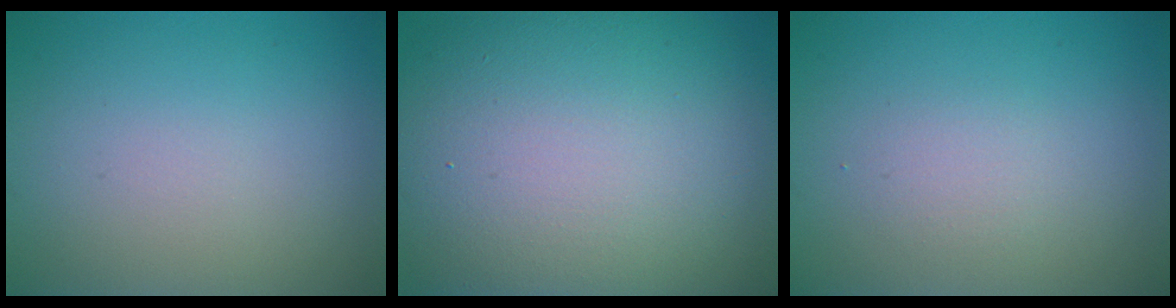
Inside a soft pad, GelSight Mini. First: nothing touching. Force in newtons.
{"total": 16.3, "press": 16.3, "slide": 1.1}
{"total": 1.4, "press": 1.3, "slide": 0.1}